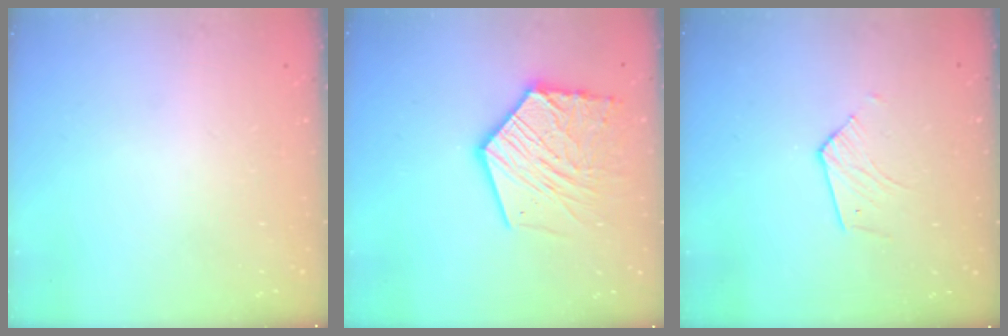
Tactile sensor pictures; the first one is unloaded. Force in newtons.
{"total": 17.9, "press": 17.8, "slide": 1.7}
{"total": 5.8, "press": 5.8, "slide": 0.5}